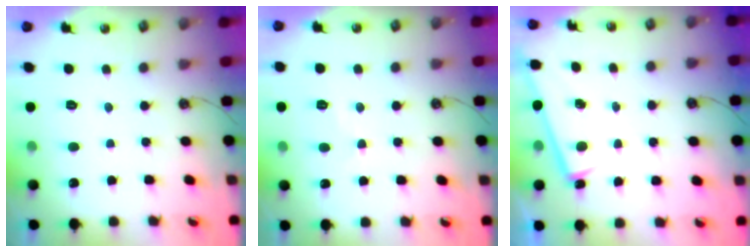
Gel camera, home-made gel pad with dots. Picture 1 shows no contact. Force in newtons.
{"total": 0.5, "press": 0.2, "slide": 0.5}
{"total": 2.8, "press": 2.7, "slide": 0.4}